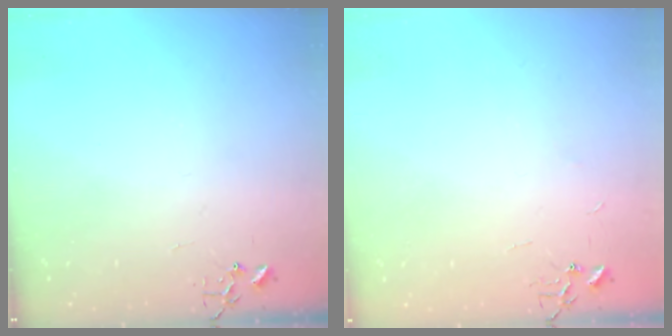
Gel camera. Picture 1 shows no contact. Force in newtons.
{"total": 2.4, "press": 2.4, "slide": 0.3}